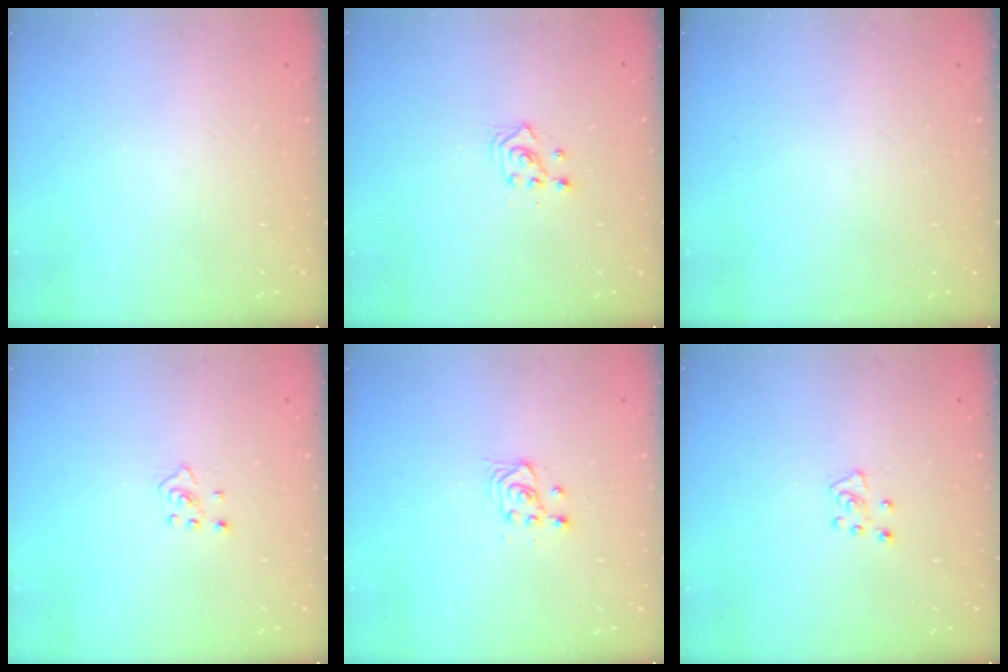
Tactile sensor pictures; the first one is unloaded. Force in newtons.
{"total": 2.3, "press": 2.3, "slide": 0.3}
{"total": 0.0}
{"total": 2.4, "press": 2.4, "slide": 0.5}
{"total": 3.6, "press": 3.3, "slide": 1.4}
{"total": 5.0, "press": 5.0, "slide": 0.5}